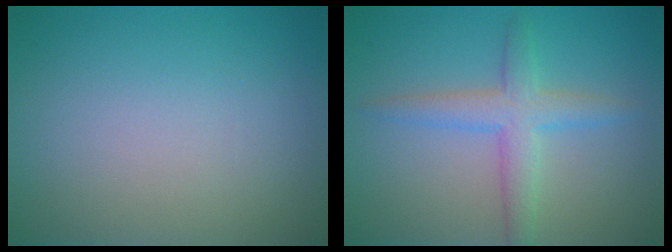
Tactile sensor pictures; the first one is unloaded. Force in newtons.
{"total": 3.4, "press": 3.4, "slide": 0.1}